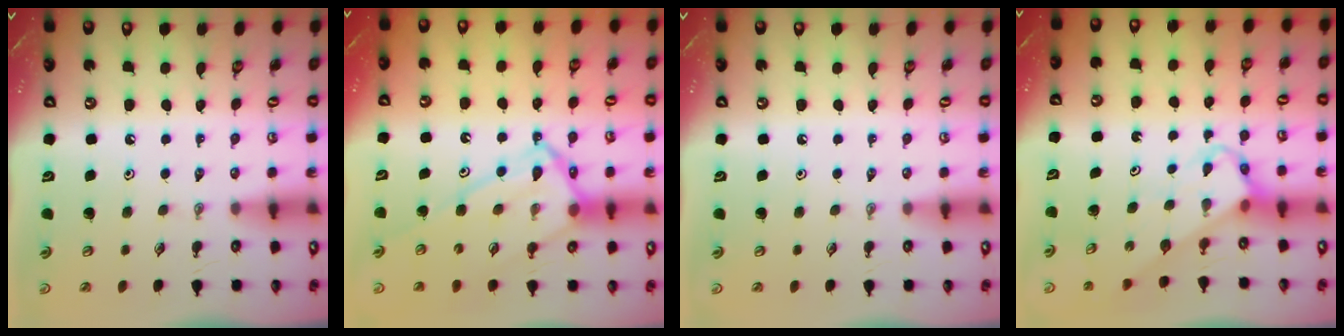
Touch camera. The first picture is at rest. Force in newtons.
{"total": 15.1, "press": 15.1, "slide": 1.6}
{"total": 0.0}
{"total": 3.8, "press": 3.8, "slide": 0.1}